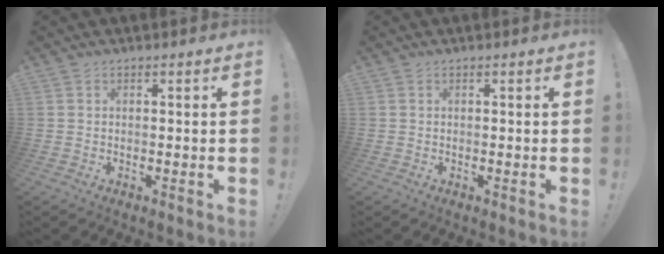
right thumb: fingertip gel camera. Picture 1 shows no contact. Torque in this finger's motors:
{"motor_torque": [-0.01, 0.00, 0.00, 0.00, 0.01]}